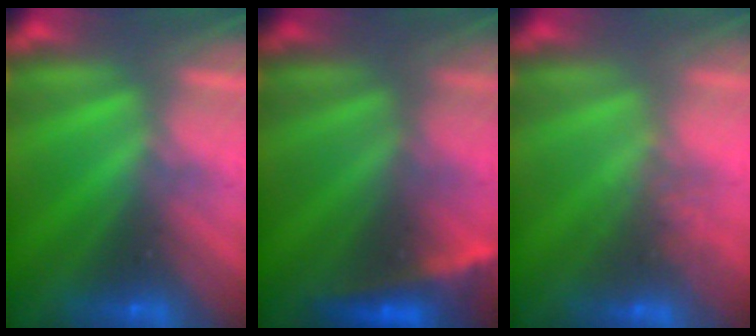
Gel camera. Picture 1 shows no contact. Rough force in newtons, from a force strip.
{"total": 2.2}
{"total": 2.9}